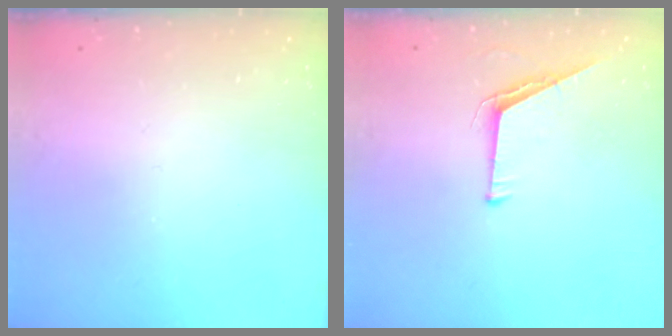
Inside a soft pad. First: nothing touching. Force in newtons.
{"total": 5.6, "press": 5.6, "slide": 0.5}